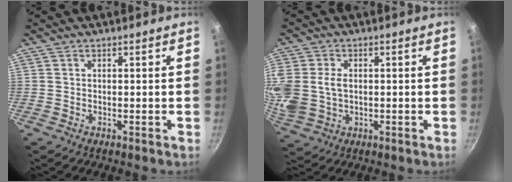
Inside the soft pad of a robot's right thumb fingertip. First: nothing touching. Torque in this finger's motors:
{"motor_torque": [2.51, 2.49, 1.37, -1.02, 0.26]}